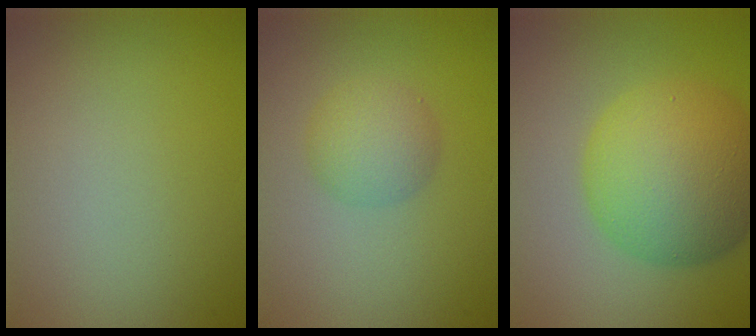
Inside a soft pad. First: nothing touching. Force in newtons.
{"total": 2.9, "press": 2.9, "slide": 0.0}
{"total": 9.7, "press": 9.7, "slide": 0.3}